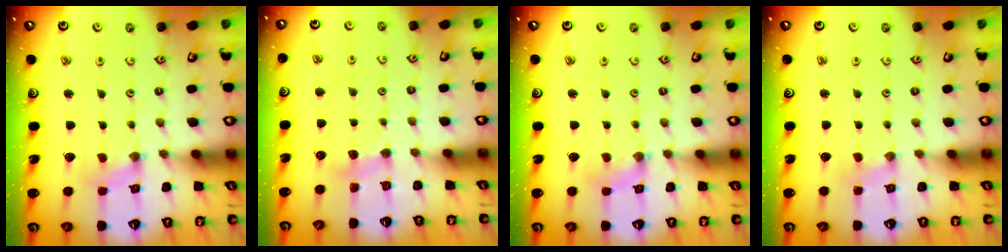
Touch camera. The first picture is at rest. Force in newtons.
{"total": 3.9, "press": 3.9, "slide": 0.6}
{"total": 1.0, "press": 1.0, "slide": 0.2}
{"total": 1.0, "press": 0.9, "slide": 0.2}